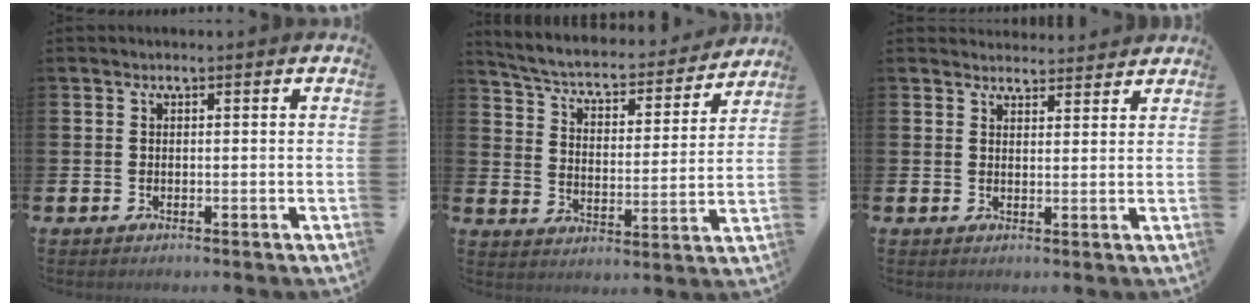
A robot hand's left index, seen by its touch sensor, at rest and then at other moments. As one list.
[{"total": 5.3, "force": [4.8, 1.2, 1.8], "torque": [-0.065, -0.039, 0.075]}, {"total": 2.9, "force": [2.8, 0.7, -0.2], "torque": [0.005, -0.016, 0.050]}]